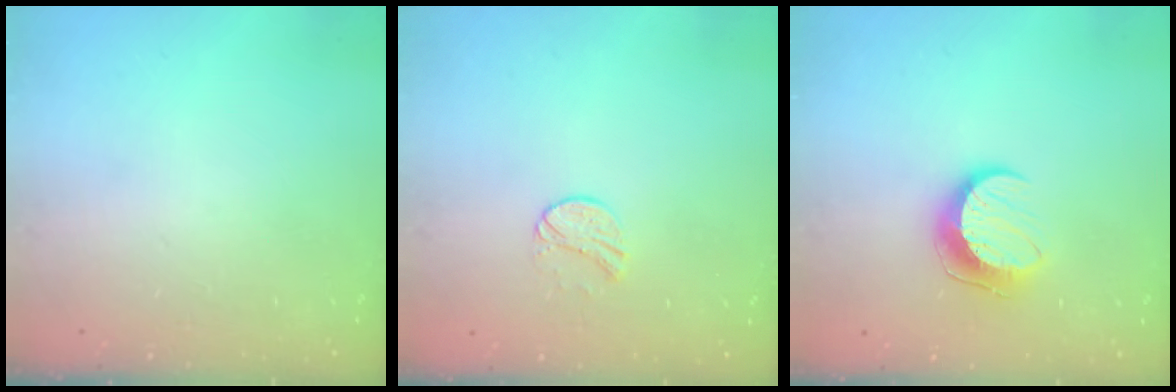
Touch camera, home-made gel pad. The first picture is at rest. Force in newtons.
{"total": 6.9, "press": 6.9, "slide": 0.5}
{"total": 10.0, "press": 10.0, "slide": 0.1}